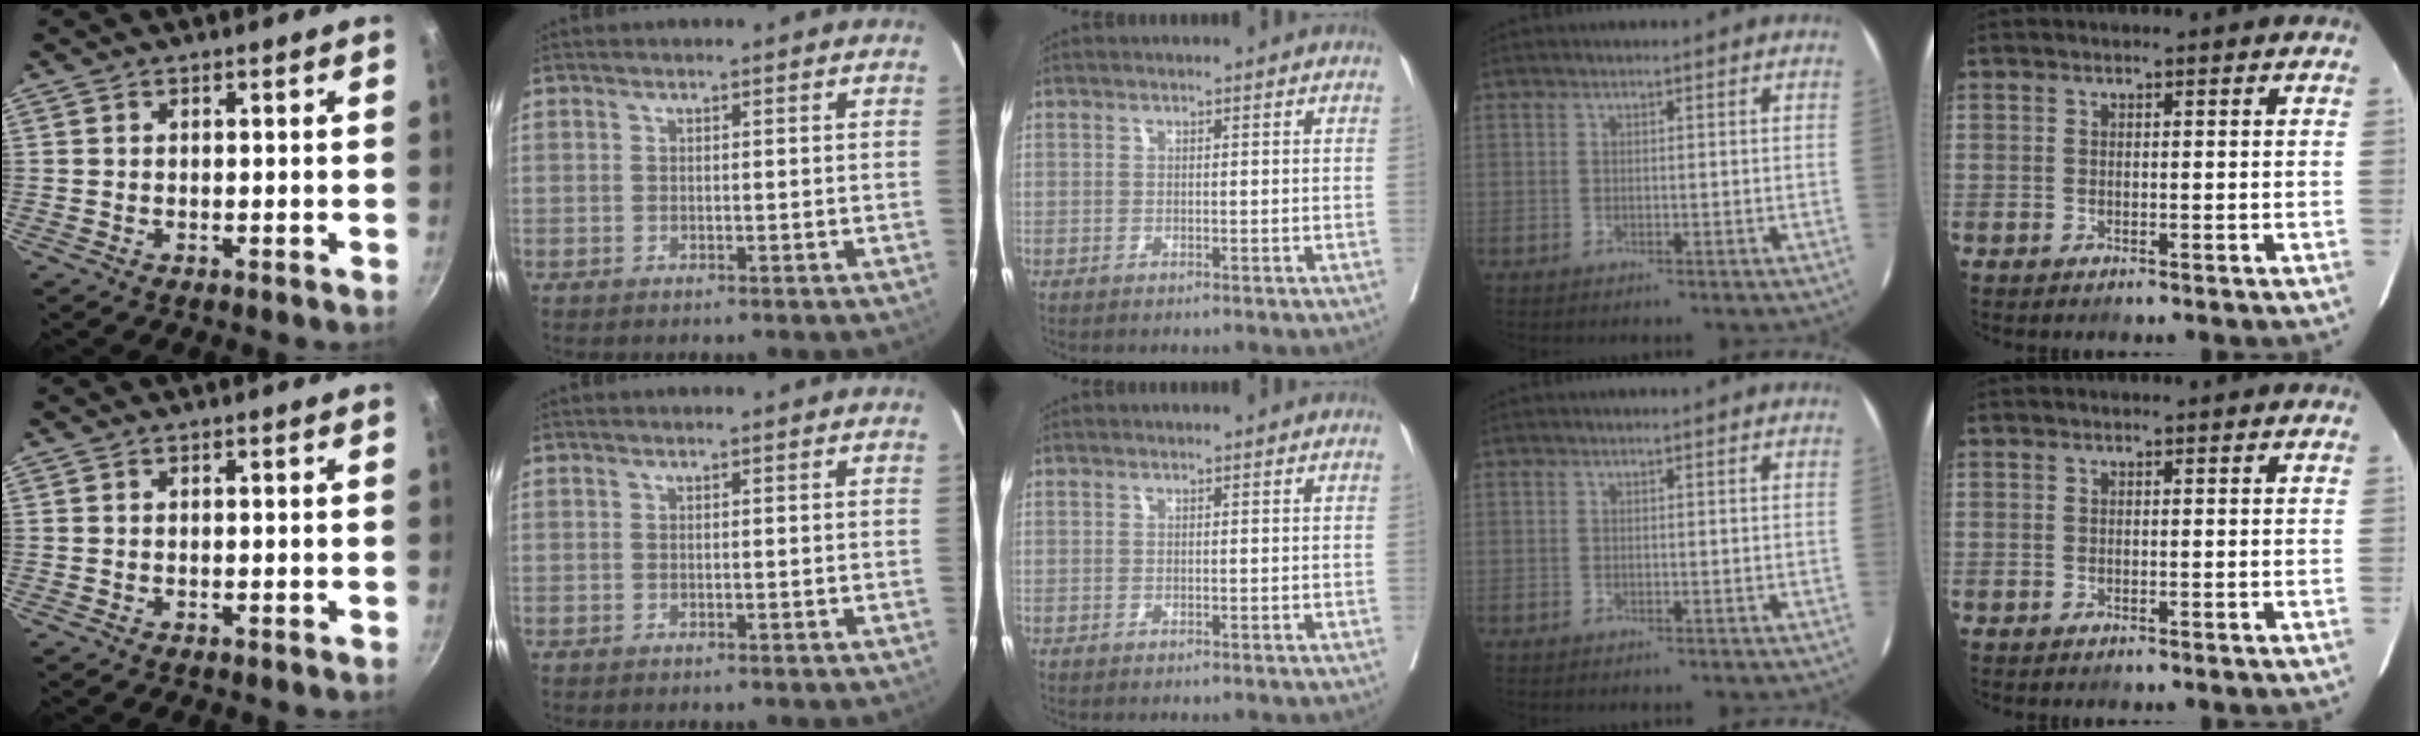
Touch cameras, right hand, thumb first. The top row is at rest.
{}